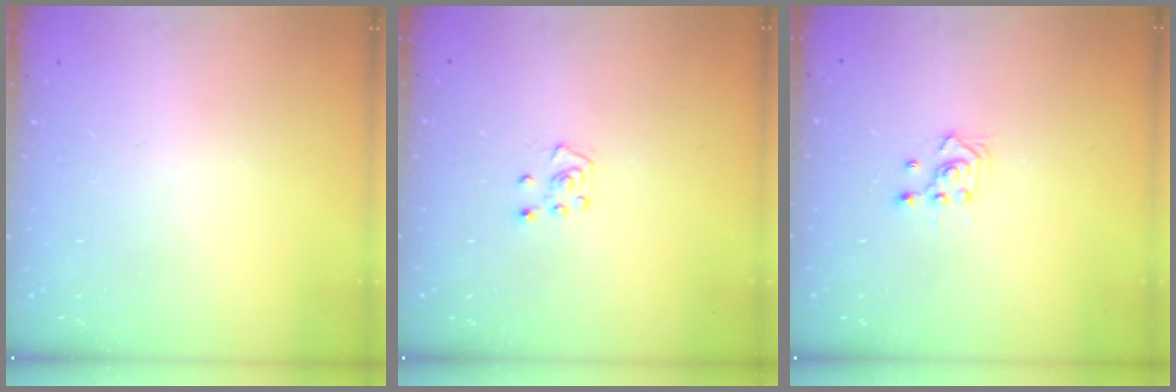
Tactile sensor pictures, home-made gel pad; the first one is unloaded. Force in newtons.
{"total": 4.8, "press": 4.8, "slide": 0.4}
{"total": 2.6, "press": 2.4, "slide": 1.0}